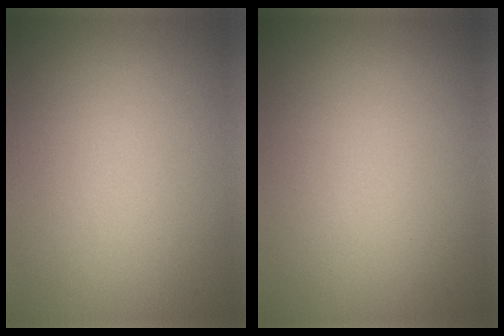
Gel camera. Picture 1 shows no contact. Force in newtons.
{"total": 0.0}